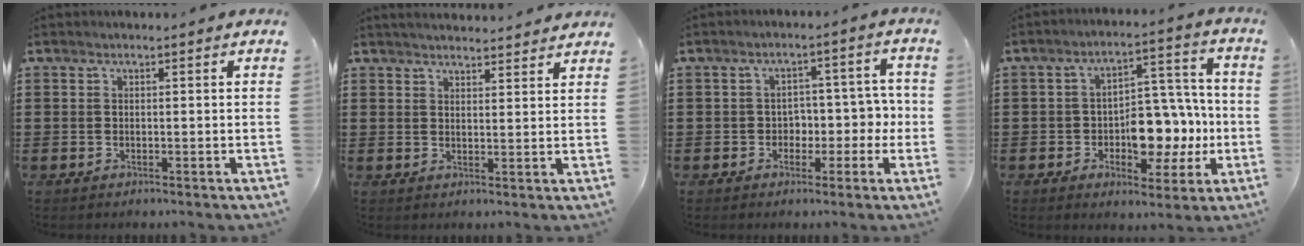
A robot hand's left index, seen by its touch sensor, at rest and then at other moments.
{"total": 2.7, "force": [2.7, 0.0, 0.2], "torque": [-0.010, -0.006, 0.049]}
{"total": 4.1, "force": [-0.9, 3.6, 1.8], "torque": [-0.033, 0.004, -0.027]}
{"total": 9.2, "force": [-1.8, 5.9, 6.8], "torque": [-0.100, 0.013, -0.032]}